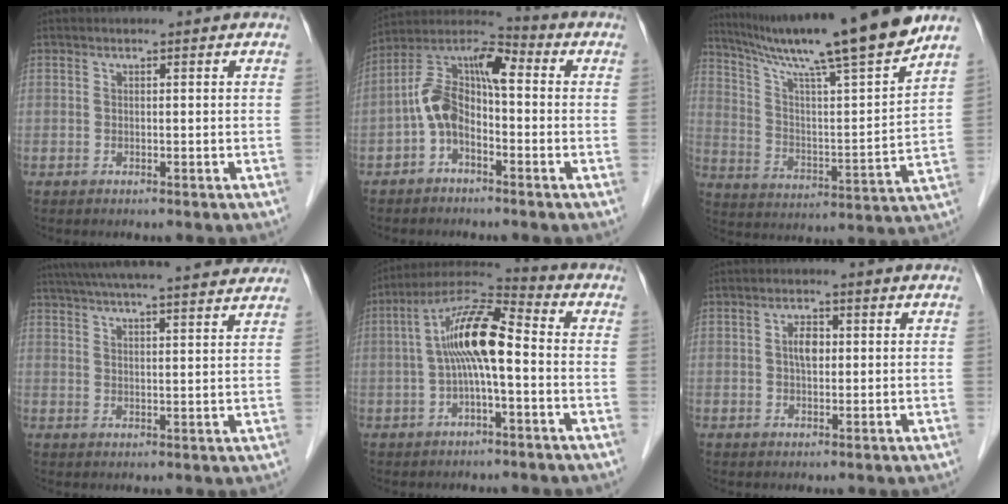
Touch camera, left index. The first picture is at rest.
{"total": 9.1, "force": [-1.7, 4.3, 7.8], "torque": [-0.168, 0.043, -0.040]}
{"total": 19.7, "force": [16.3, -1.2, 11.0], "torque": [-0.184, -0.014, 0.259]}
{"total": 23.8, "force": [21.1, 2.0, 10.8], "torque": [-0.176, 0.027, 0.283]}
{"total": 10.8, "force": [-0.6, 2.3, 10.5], "torque": [-0.206, 0.035, -0.017]}
{"total": 2.7, "force": [0.5, 1.6, 2.2], "torque": [-0.047, 0.008, 0.007]}